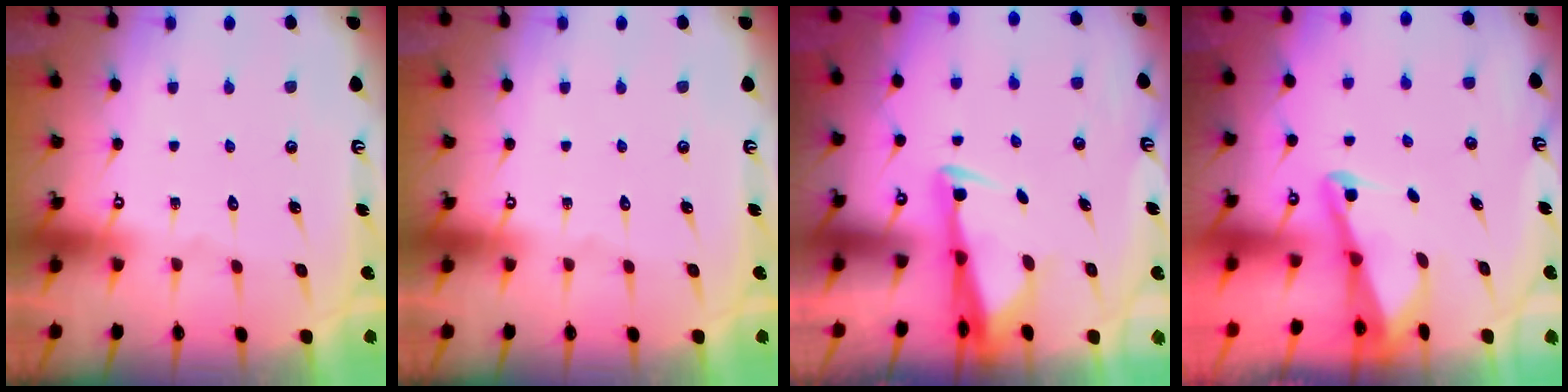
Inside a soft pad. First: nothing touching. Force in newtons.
{"total": 0.0}
{"total": 2.8, "press": 2.6, "slide": 0.9}
{"total": 2.1, "press": 2.1, "slide": 0.3}